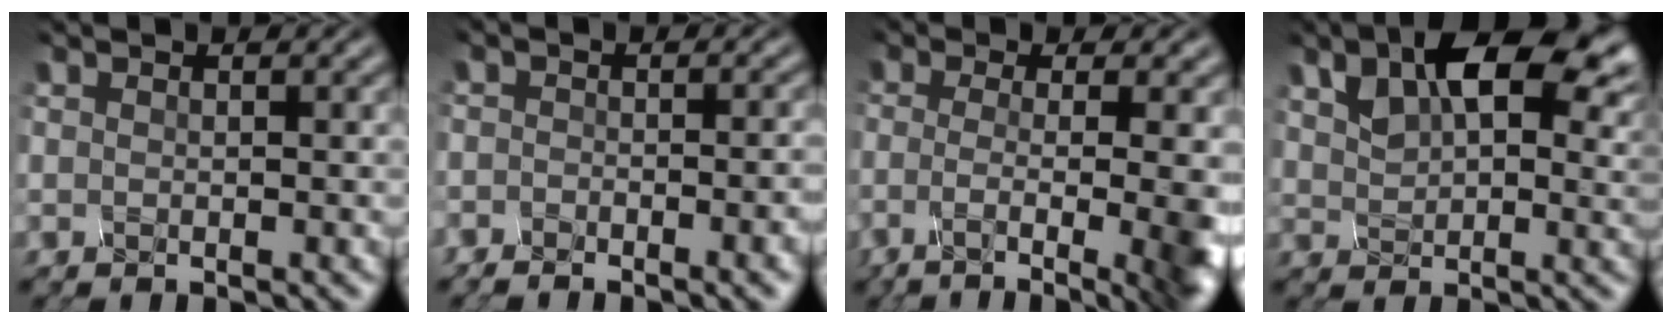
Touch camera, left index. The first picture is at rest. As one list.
[{"total": 4.1, "force": [-3.7, 0.6, 1.6], "torque": [-0.008, 0.003, -0.028]}, {"total": 9.7, "force": [-2.1, 3.4, 8.8], "torque": [-0.091, 0.006, -0.019]}, {"total": 9.0, "force": [3.5, 4.5, 6.9], "torque": [-0.130, 0.013, 0.082]}]